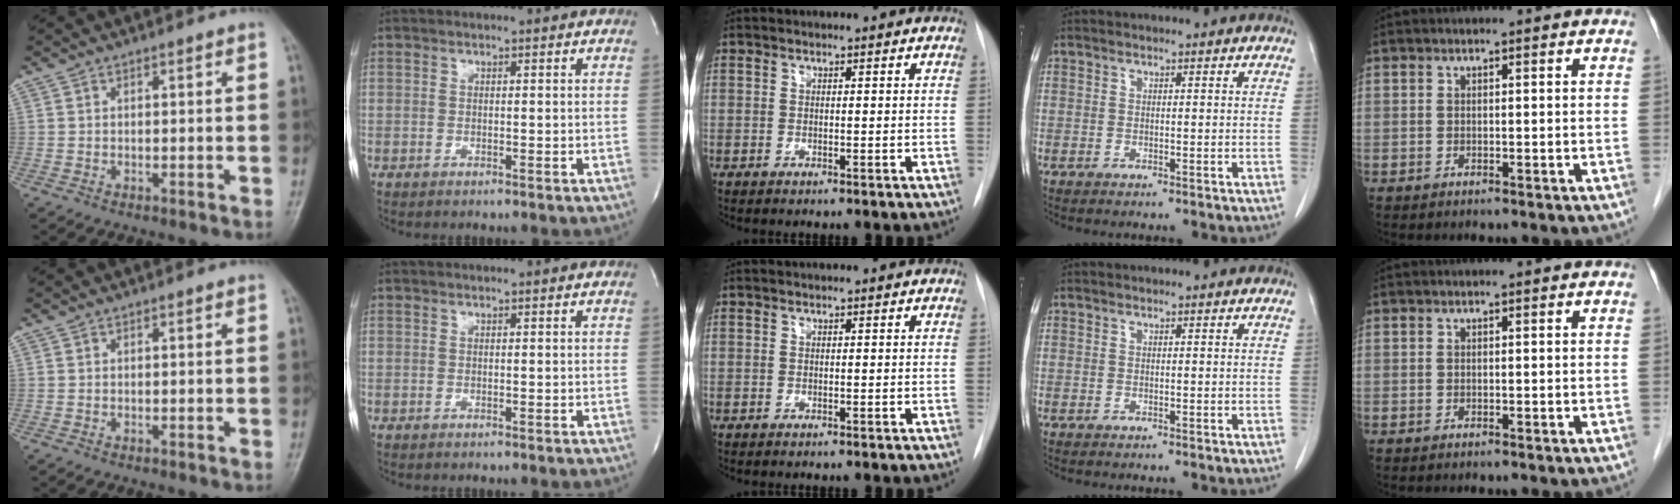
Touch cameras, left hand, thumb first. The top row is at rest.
{}